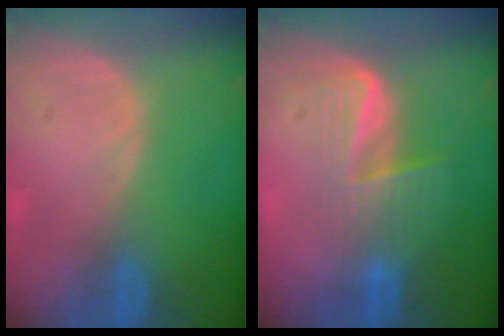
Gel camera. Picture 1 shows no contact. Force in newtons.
{"total": 6.8, "press": 5.7, "slide": 3.8}